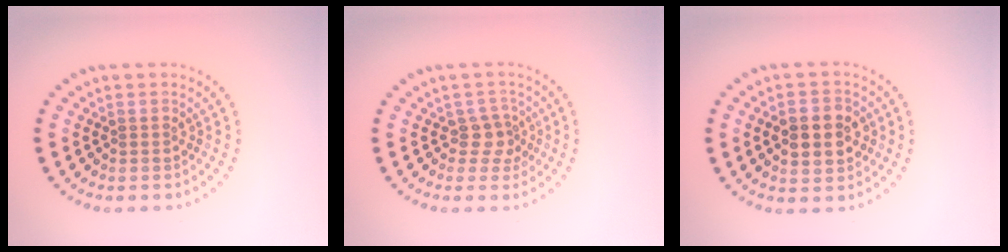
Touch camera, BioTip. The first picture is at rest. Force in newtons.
{"total": 2.0, "press": 1.6, "slide": 1.2}
{"total": 4.5, "press": 4.5, "slide": 0.1}